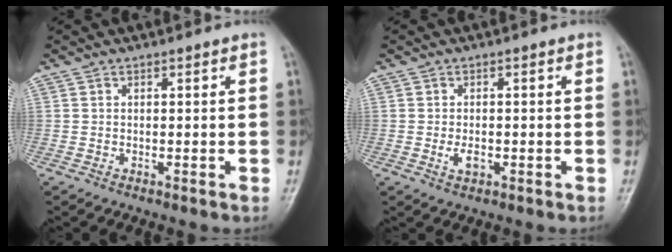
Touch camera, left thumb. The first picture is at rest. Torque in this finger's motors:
{"motor_torque": [-0.20, 0.05, 0.33, 0.11, 0.01]}